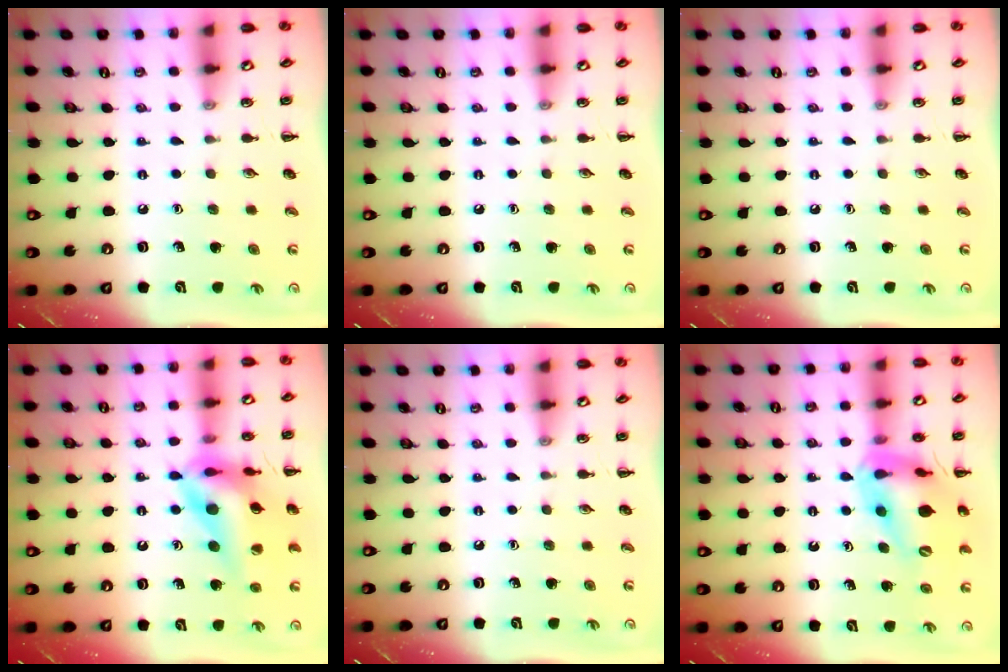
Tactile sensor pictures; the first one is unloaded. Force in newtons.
{"total": 0.0}
{"total": 0.0}
{"total": 18.4, "press": 18.1, "slide": 3.7}
{"total": 0.0}
{"total": 18.7, "press": 18.4, "slide": 3.0}